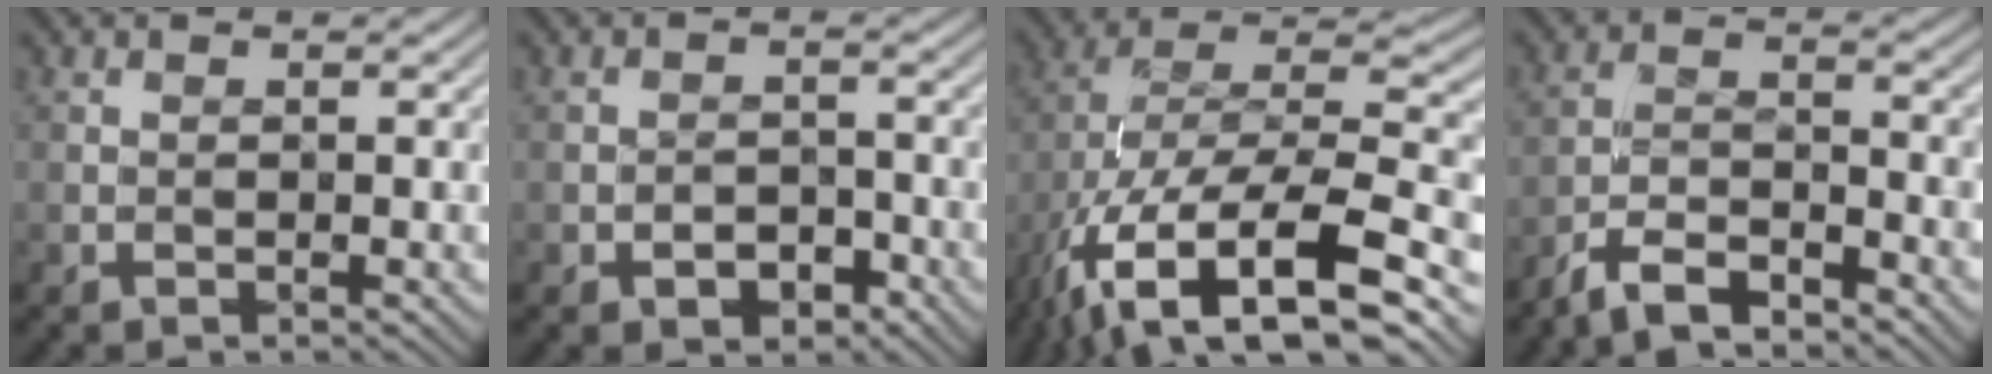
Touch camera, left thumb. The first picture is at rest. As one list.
[{"total": 2.2, "force": [-1.5, 1.4, 0.8], "torque": [-0.009, 0.000, -0.023]}, {"total": 16.9, "force": [-8.5, 7.3, 12.6], "torque": [-0.249, -0.012, -0.146]}, {"total": 5.2, "force": [-4.8, 0.7, 2.0], "torque": [-0.041, -0.004, -0.099]}]